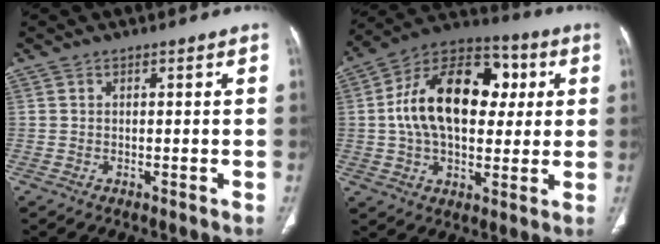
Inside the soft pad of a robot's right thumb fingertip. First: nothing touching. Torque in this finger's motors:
{"motor_torque": [2.12, 2.49, 1.65, 0.03, 0.21]}